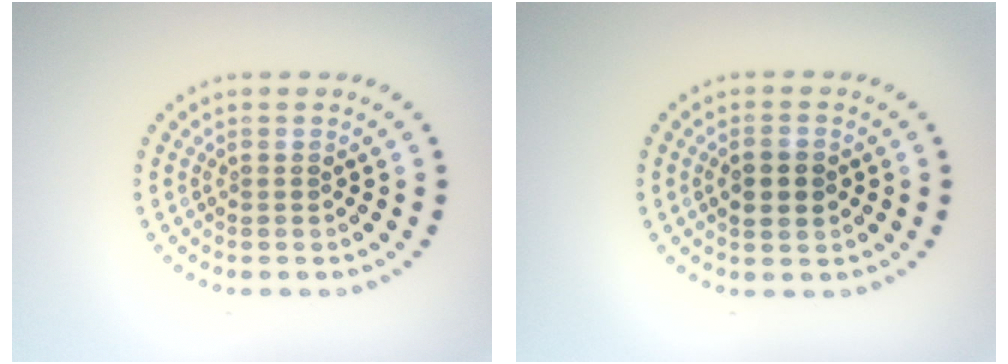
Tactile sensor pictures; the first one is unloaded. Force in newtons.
{"total": 2.3, "press": 2.3, "slide": 0.1}